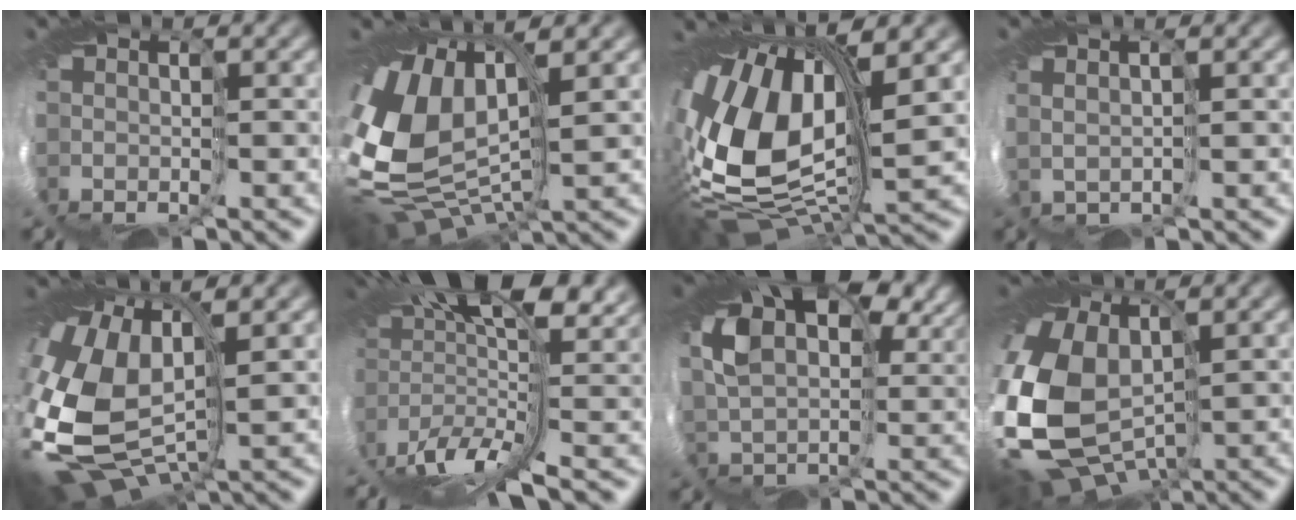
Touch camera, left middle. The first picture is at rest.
{"total": 10.2, "force": [1.3, 6.4, 7.8], "torque": [-0.211, 0.001, 0.015]}
{"total": 13.1, "force": [2.4, 7.1, 10.7], "torque": [-0.260, 0.030, 0.021]}
{"total": 1.1, "force": [1.1, -0.3, -0.1], "torque": [-0.003, 0.020, 0.017]}
{"total": 13.5, "force": [-1.2, 8.6, 10.3], "torque": [-0.257, -0.032, -0.001]}
{"total": 10.0, "force": [1.1, 3.6, 9.3], "torque": [-0.192, -0.005, 0.020]}
{"total": 11.2, "force": [5.9, 6.0, 7.4], "torque": [-0.155, 0.027, 0.107]}
{"total": 10.9, "force": [-1.1, 7.9, 7.4], "torque": [-0.227, -0.014, -0.016]}